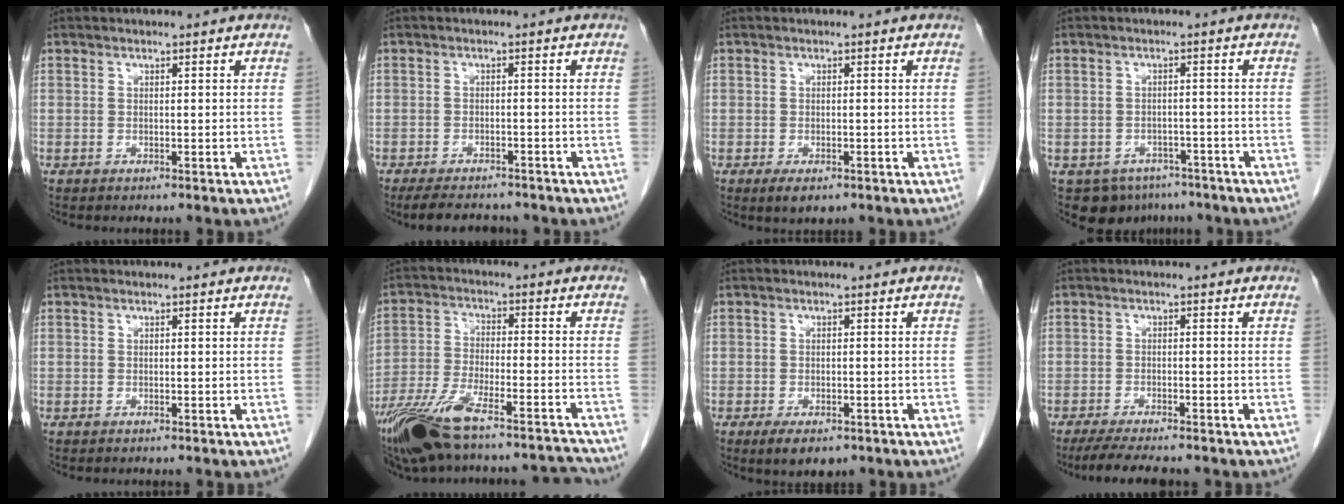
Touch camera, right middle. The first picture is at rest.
{"total": 7.4, "force": [-6.5, 2.2, 2.7], "torque": [-0.042, -0.008, -0.094]}
{"total": 2.5, "force": [-1.4, 1.1, 1.7], "torque": [-0.031, -0.005, -0.015]}
{"total": 7.3, "force": [-5.4, 4.8, 1.3], "torque": [-0.016, 0.002, -0.069]}
{"total": 0.0}
{"total": 16.2, "force": [-13.7, 2.3, 8.5], "torque": [-0.158, -0.001, -0.236]}
{"total": 4.5, "force": [-2.9, 2.0, 2.6], "torque": [-0.044, -0.007, -0.040]}
{"total": 7.5, "force": [-6.5, 1.0, 3.7], "torque": [-0.058, -0.017, -0.103]}